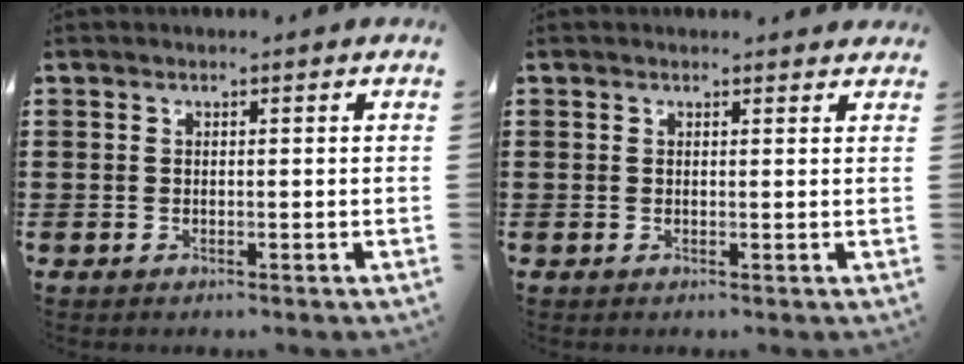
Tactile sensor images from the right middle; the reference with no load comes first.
{"total": 0.7, "force": [0.6, 0.3, 0.2], "torque": [0.003, -0.002, 0.010]}